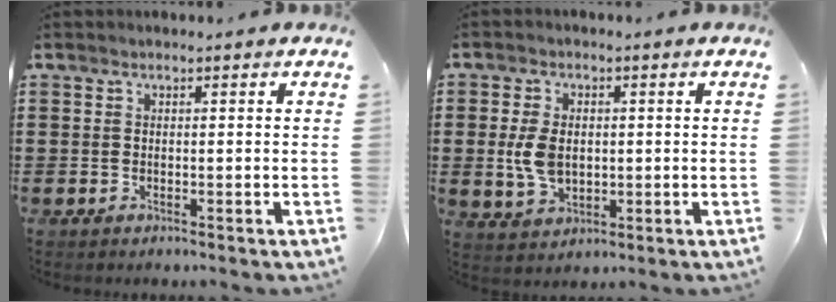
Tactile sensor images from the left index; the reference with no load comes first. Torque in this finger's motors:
{"motor_torque": [1.25, 0.48, 0.56, 0.15]}